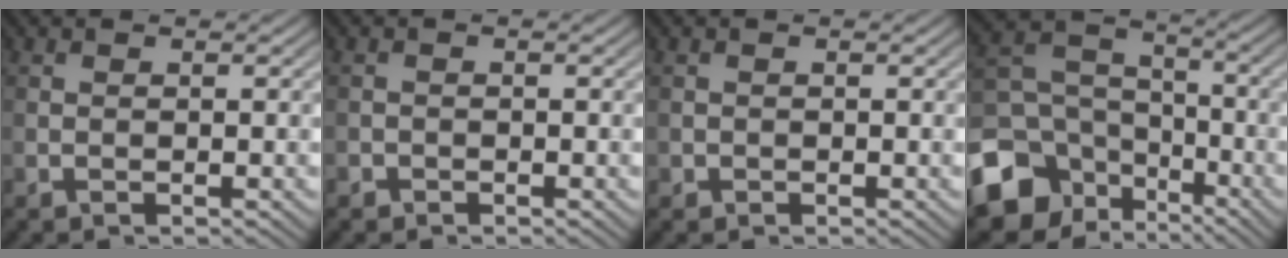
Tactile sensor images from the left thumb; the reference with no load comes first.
{"total": 0.9, "force": [-0.6, 0.7, 0.0], "torque": [0.004, -0.002, -0.013]}
{"total": 0.7, "force": [-0.2, 0.7, 0.1], "torque": [0.003, -0.005, -0.006]}
{"total": 12.8, "force": [-6.7, 9.2, 5.8], "torque": [-0.169, -0.027, -0.124]}